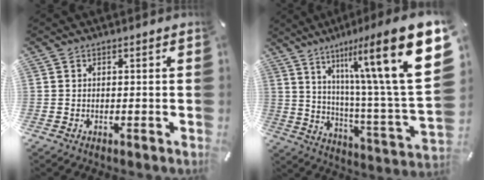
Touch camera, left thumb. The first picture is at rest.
{"total": 27.2, "force": [13.0, 5.7, 23.2], "torque": [-0.358, -0.089, 0.203]}